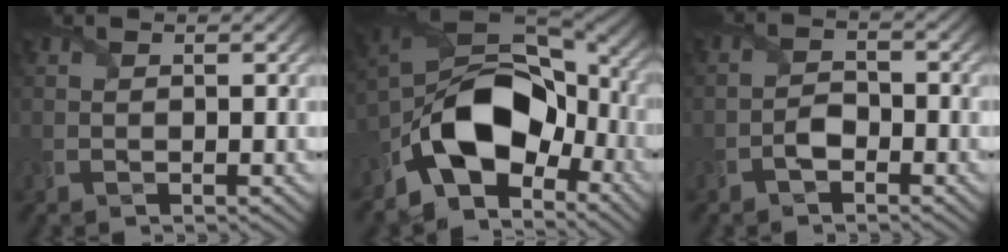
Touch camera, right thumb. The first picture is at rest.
{"total": 14.6, "force": [-5.7, 9.1, 9.9], "torque": [-0.180, -0.007, -0.123]}
{"total": 2.4, "force": [-1.5, 1.3, 1.3], "torque": [-0.024, 0.007, -0.033]}